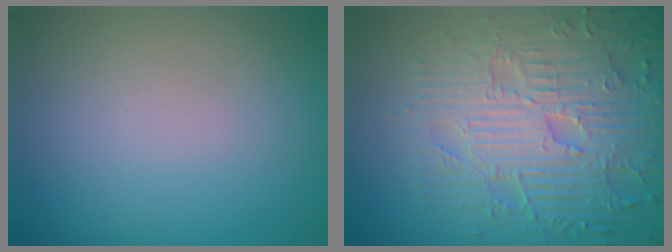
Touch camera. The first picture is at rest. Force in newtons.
{"total": 8.2, "press": 6.2, "slide": 5.4}